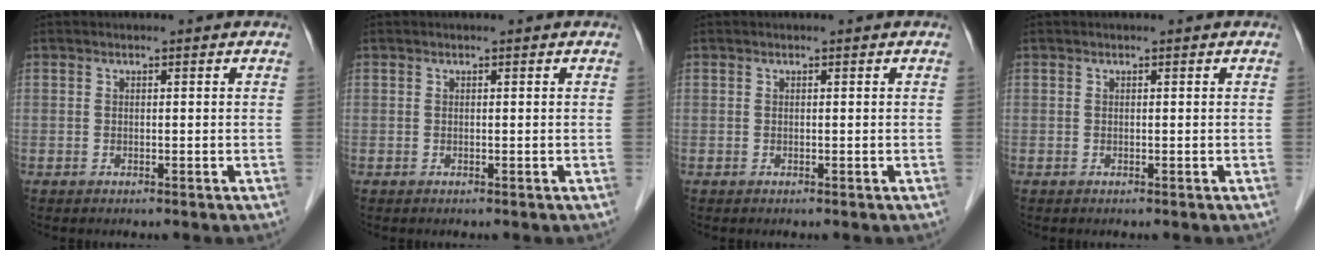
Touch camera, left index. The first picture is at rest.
{"total": 0.0}
{"total": 0.0}
{"total": 0.0}